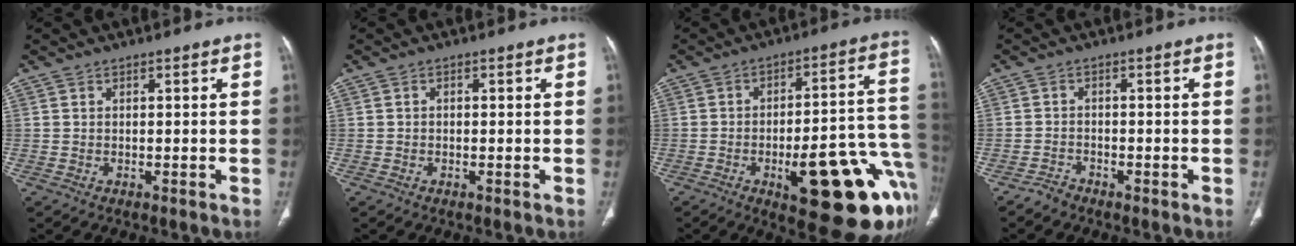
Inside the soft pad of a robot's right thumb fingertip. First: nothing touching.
{"total": 0.5, "force": [-0.1, 0.4, 0.3], "torque": [-0.004, 0.002, -0.004]}
{"total": 24.8, "force": [-9.2, 8.1, 21.5], "torque": [-0.200, 0.044, -0.107]}
{"total": 1.9, "force": [-1.7, 0.8, 0.1], "torque": [-0.004, 0.006, -0.033]}